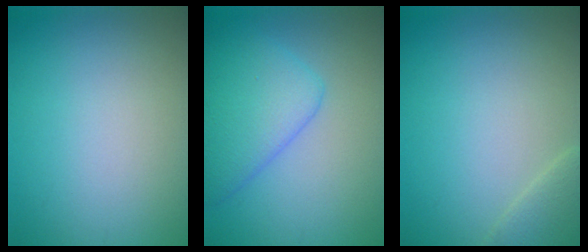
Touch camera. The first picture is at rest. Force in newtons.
{"total": 5.4, "press": 5.4, "slide": 0.3}
{"total": 2.0, "press": 2.0, "slide": 0.2}